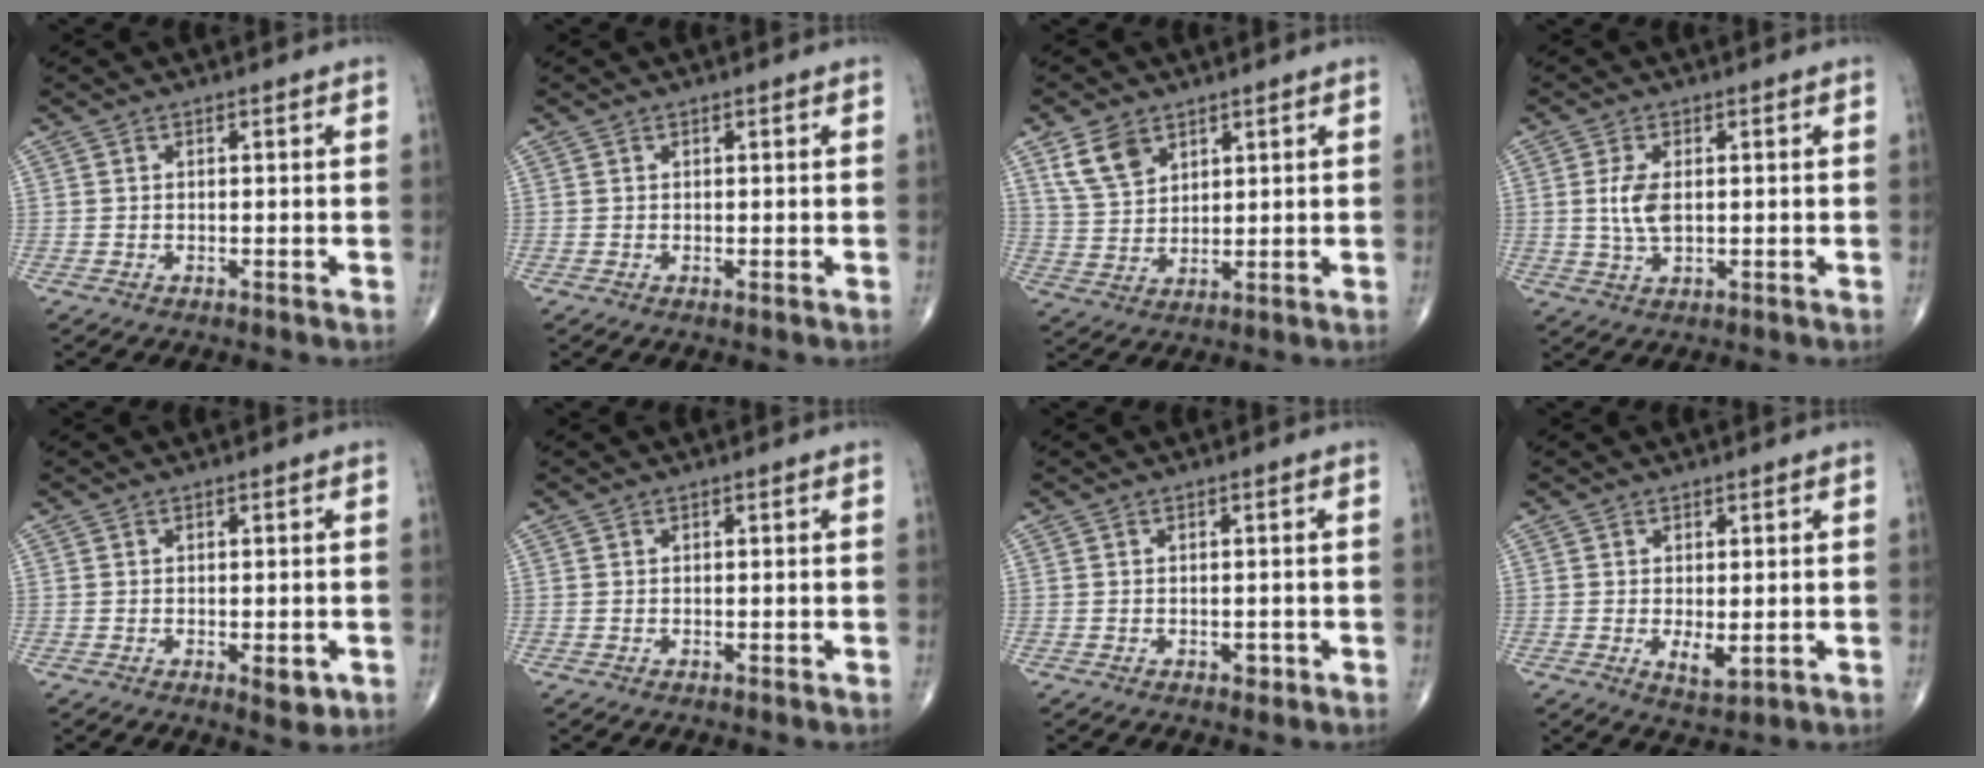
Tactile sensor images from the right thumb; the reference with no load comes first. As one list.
[{"total": 0.0}, {"total": 7.3, "force": [4.3, 4.5, 3.7], "torque": [-0.058, -0.019, 0.092]}, {"total": 5.1, "force": [0.5, 2.6, 4.4], "torque": [-0.096, -0.005, 0.012]}, {"total": 2.9, "force": [-0.8, 1.4, 2.4], "torque": [-0.022, -0.005, -0.004]}, {"total": 0.0}, {"total": 1.0, "force": [-0.3, 0.7, 0.6], "torque": [-0.003, 0.000, -0.003]}, {"total": 3.4, "force": [-0.3, 1.6, 3.0], "torque": [-0.043, -0.011, 0.004]}]